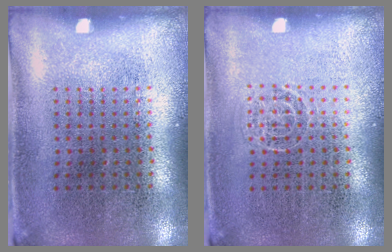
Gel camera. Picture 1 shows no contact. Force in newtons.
{"total": 0.9, "press": 0.9, "slide": 0.2}